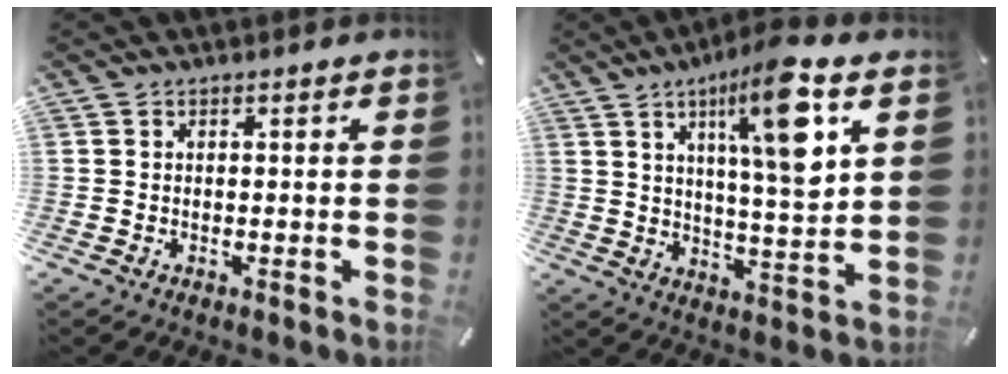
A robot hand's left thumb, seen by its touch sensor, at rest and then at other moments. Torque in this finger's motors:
{"motor_torque": [2.54, 2.46, 1.38, -1.39, 0.57]}